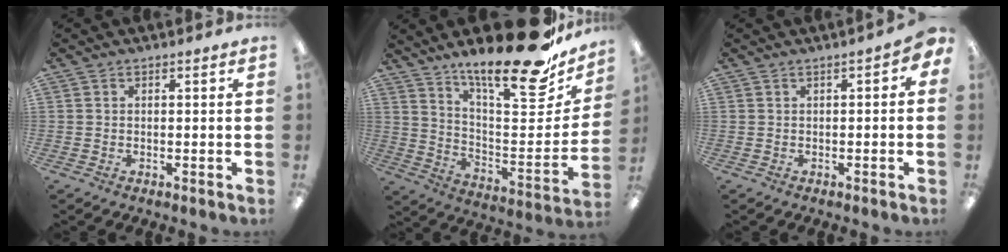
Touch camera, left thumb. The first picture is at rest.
{"total": 23.1, "force": [18.3, 4.8, 13.3], "torque": [-0.193, -0.136, 0.295]}
{"total": 1.5, "force": [-0.4, 0.9, 1.2], "torque": [-0.023, 0.005, -0.008]}